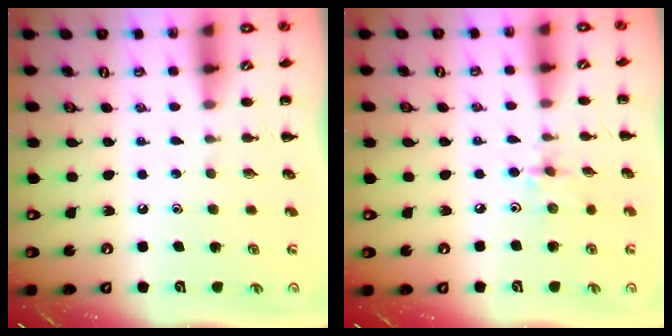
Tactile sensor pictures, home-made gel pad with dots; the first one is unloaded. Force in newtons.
{"total": 2.4, "press": 2.4, "slide": 0.5}